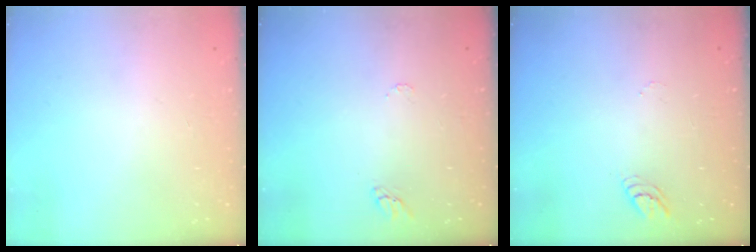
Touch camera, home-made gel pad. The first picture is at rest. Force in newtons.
{"total": 4.0, "press": 4.0, "slide": 0.3}
{"total": 3.9, "press": 3.9, "slide": 0.3}